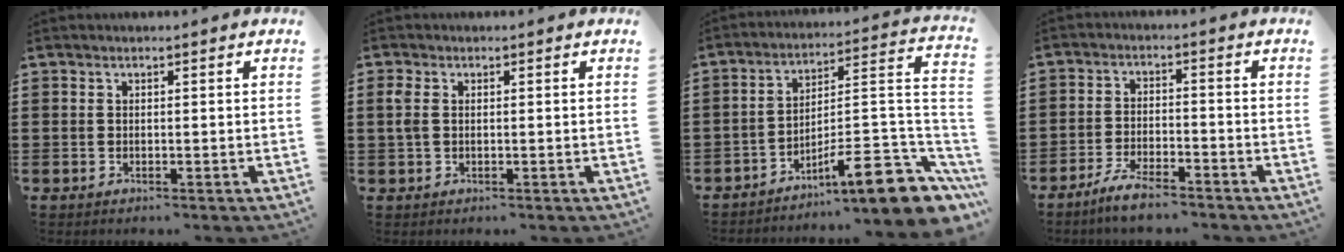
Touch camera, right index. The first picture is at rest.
{"total": 2.2, "force": [0.2, 1.4, 1.8], "torque": [-0.053, 0.002, -0.002]}
{"total": 10.8, "force": [-7.2, 2.2, 7.8], "torque": [-0.098, 0.005, -0.133]}
{"total": 4.6, "force": [-4.1, 0.4, 1.9], "torque": [-0.046, 0.002, -0.082]}